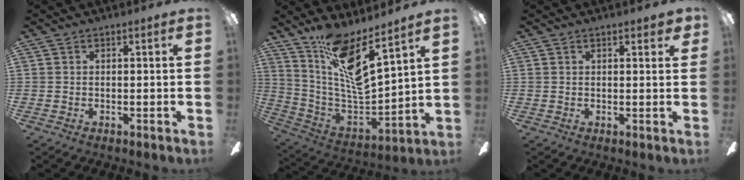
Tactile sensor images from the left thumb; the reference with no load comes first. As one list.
[{"total": 15.0, "force": [10.2, 3.7, 10.4], "torque": [-0.208, -0.082, 0.174]}, {"total": 2.4, "force": [1.5, 0.6, 1.7], "torque": [-0.021, -0.004, 0.022]}]